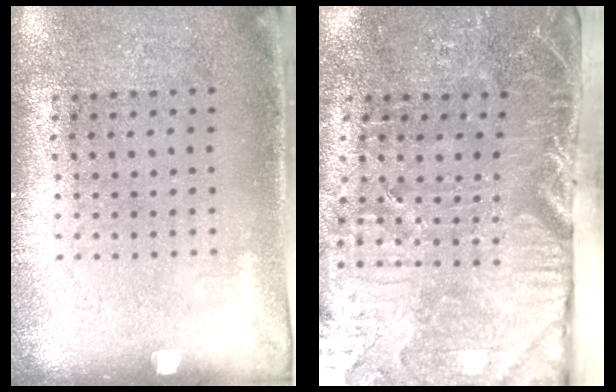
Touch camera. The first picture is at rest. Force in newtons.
{"total": 4.4, "press": 3.9, "slide": 1.9}